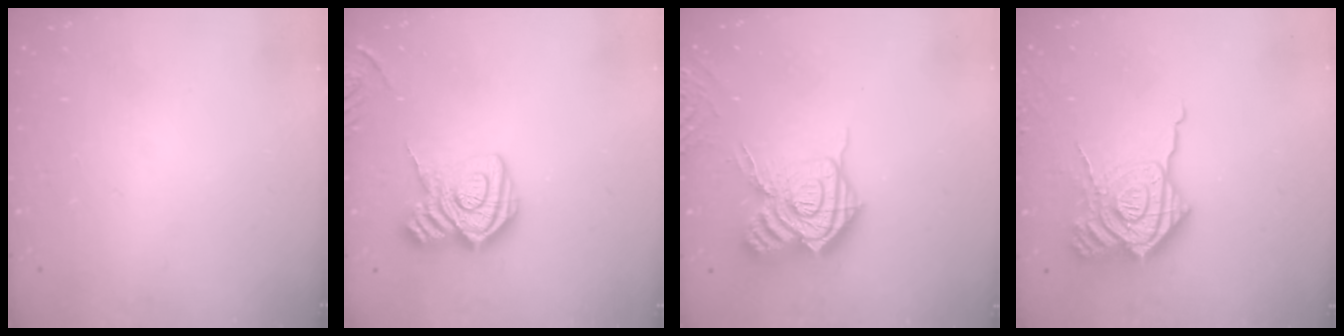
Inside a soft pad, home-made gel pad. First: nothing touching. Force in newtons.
{"total": 16.3, "press": 16.2, "slide": 1.2}
{"total": 18.9, "press": 18.8, "slide": 1.9}
{"total": 22.1, "press": 22.0, "slide": 2.5}